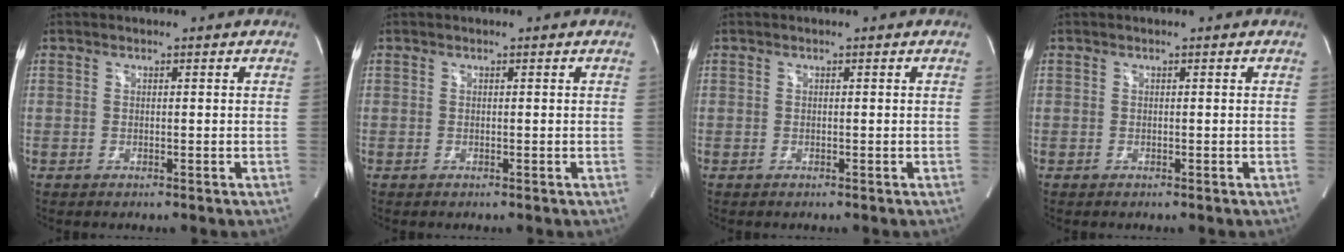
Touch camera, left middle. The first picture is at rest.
{"total": 0.0}
{"total": 0.0}
{"total": 0.0}